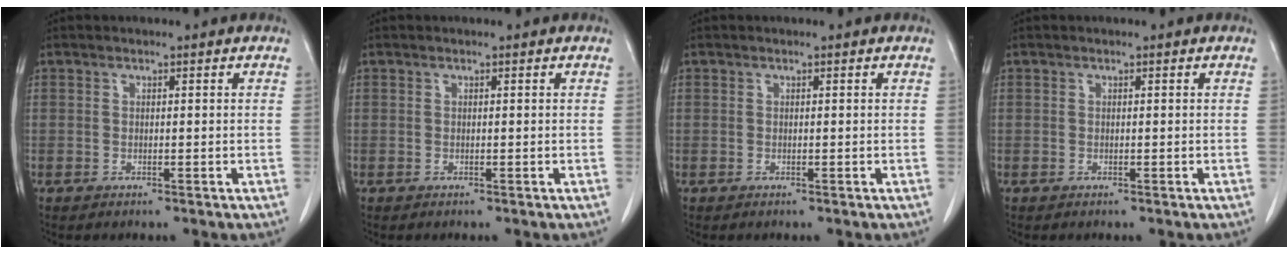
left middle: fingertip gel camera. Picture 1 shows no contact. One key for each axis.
{"total": 0.0}
{"total": 0.0}
{"total": 0.0}